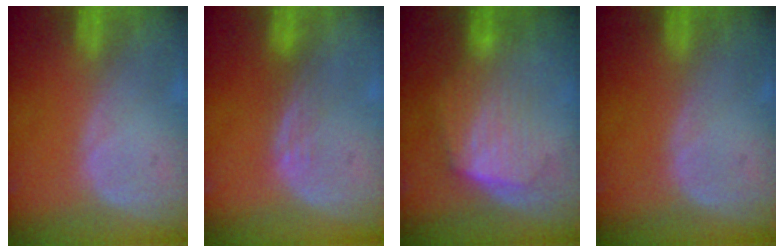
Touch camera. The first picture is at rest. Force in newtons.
{"total": 1.8, "press": 1.7, "slide": 0.2}
{"total": 7.0, "press": 6.4, "slide": 2.8}
{"total": 0.0}